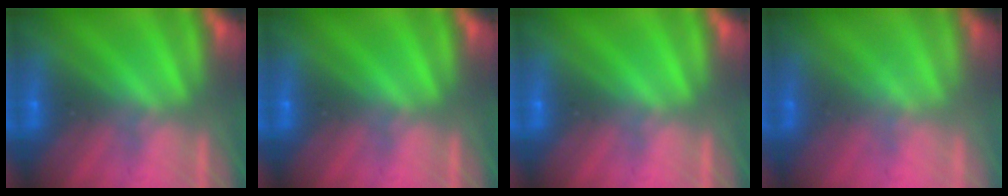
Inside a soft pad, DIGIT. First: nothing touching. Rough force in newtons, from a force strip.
{"total": 0.0}
{"total": 0.0}
{"total": 1.3}